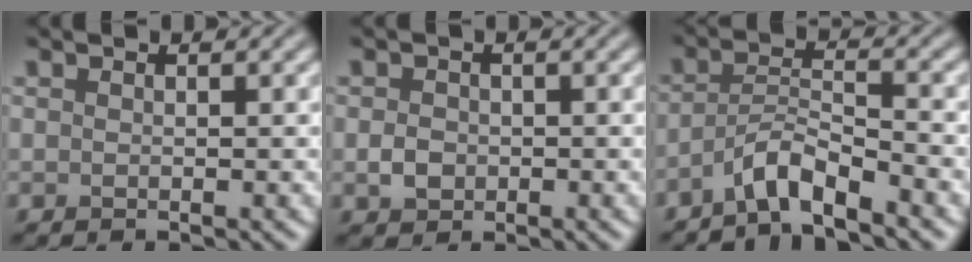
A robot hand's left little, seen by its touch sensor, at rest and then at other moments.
{"total": 1.7, "force": [-0.3, 1.4, 0.8], "torque": [-0.014, -0.002, -0.010]}
{"total": 3.5, "force": [-2.9, 0.4, 2.0], "torque": [-0.033, 0.009, -0.063]}